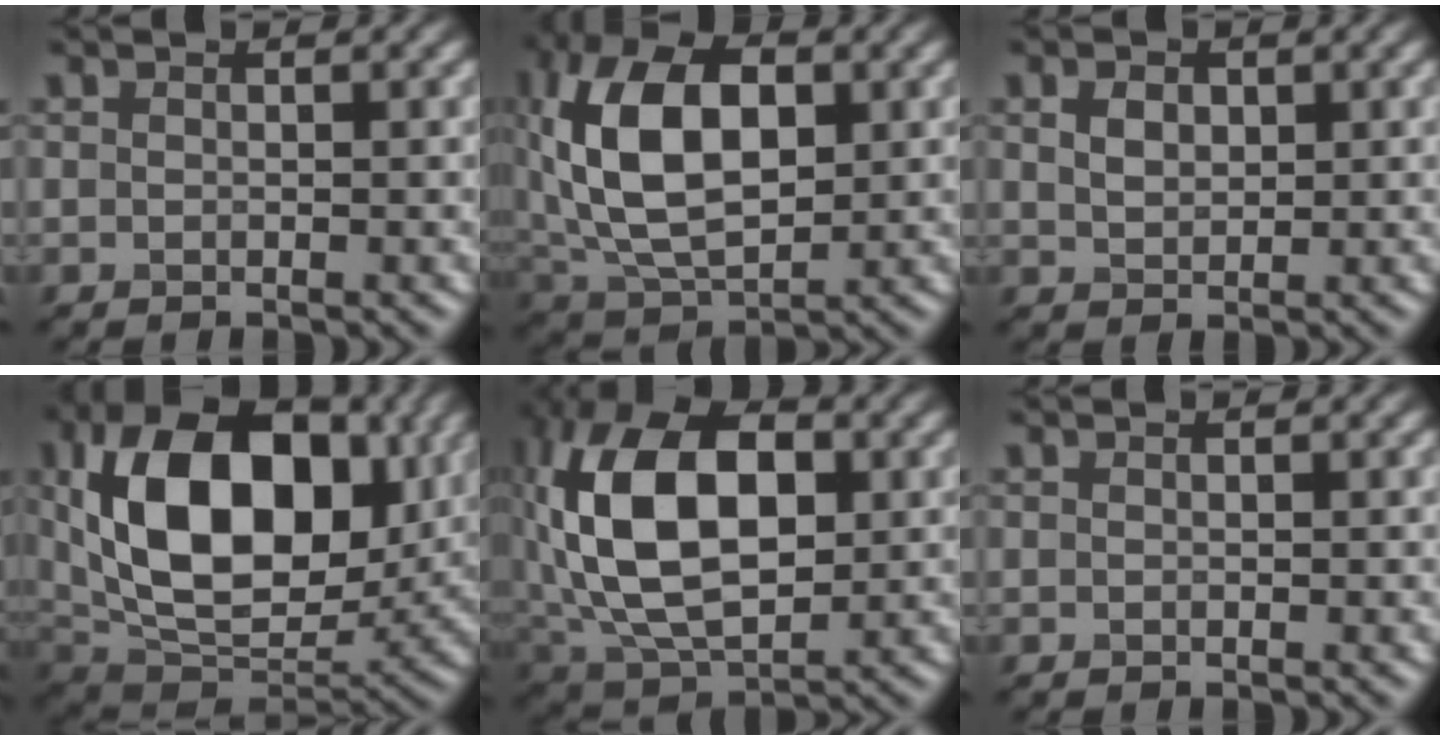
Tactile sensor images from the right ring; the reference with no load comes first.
{"total": 12.4, "force": [2.0, 7.4, 9.8], "torque": [-0.206, 0.013, 0.035]}
{"total": 2.0, "force": [0.7, 1.4, 1.2], "torque": [-0.025, 0.001, 0.015]}
{"total": 15.4, "force": [3.0, 9.7, 11.5], "torque": [-0.200, 0.005, 0.051]}
{"total": 15.3, "force": [1.5, 9.2, 12.1], "torque": [-0.233, 0.009, 0.026]}
{"total": 0.0}